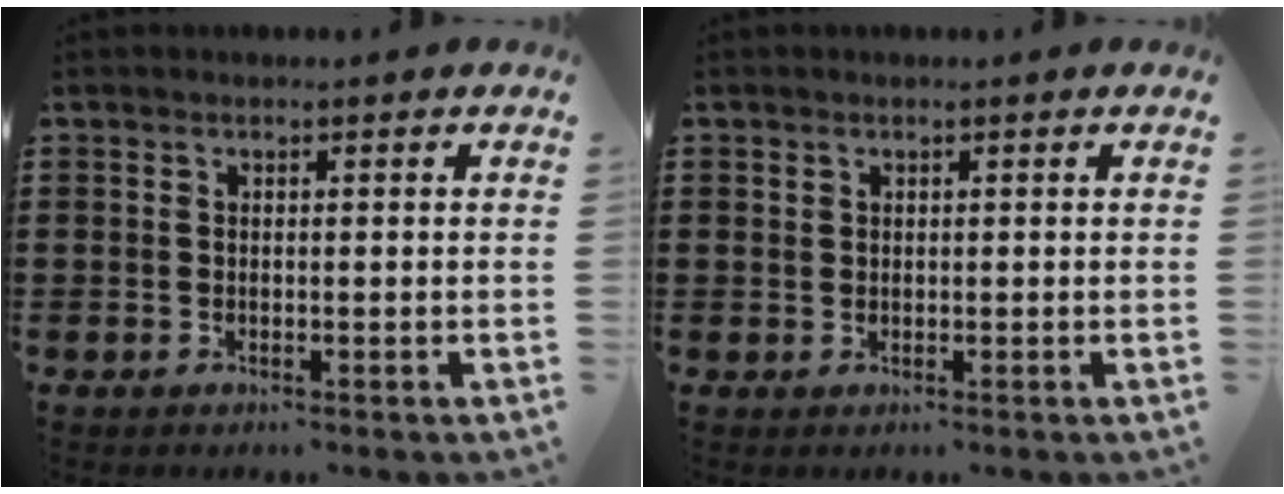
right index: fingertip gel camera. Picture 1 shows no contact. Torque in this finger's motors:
{"motor_torque": [-0.74, 0.74, -0.03, -0.01]}